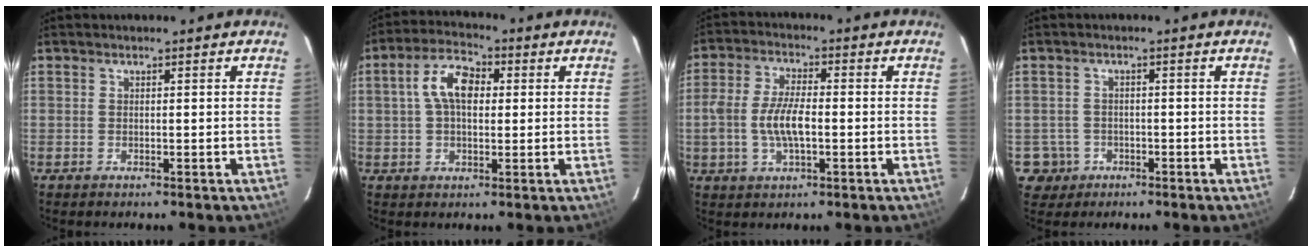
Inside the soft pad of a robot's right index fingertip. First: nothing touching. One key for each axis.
{"total": 8.1, "fx": 1.3, "fy": 4.7, "fz": 6.5, "tx": -0.123, "ty": 0.024, "tz": 0.023}
{"total": 8.0, "fx": -1.5, "fy": 3.4, "fz": 7.1, "tx": -0.146, "ty": 0.005, "tz": -0.028}
{"total": 4.6, "fx": -1.6, "fy": 4.3, "fz": 0.1, "tx": -0.011, "ty": 0.018, "tz": -0.022}